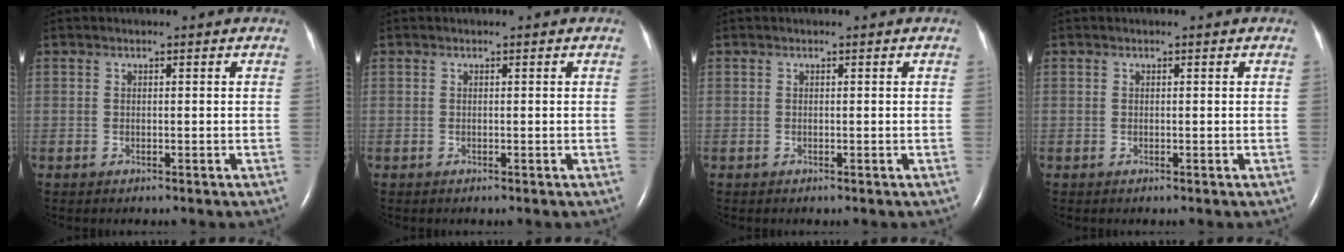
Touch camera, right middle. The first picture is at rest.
{"total": 0.0}
{"total": 0.0}
{"total": 0.0}